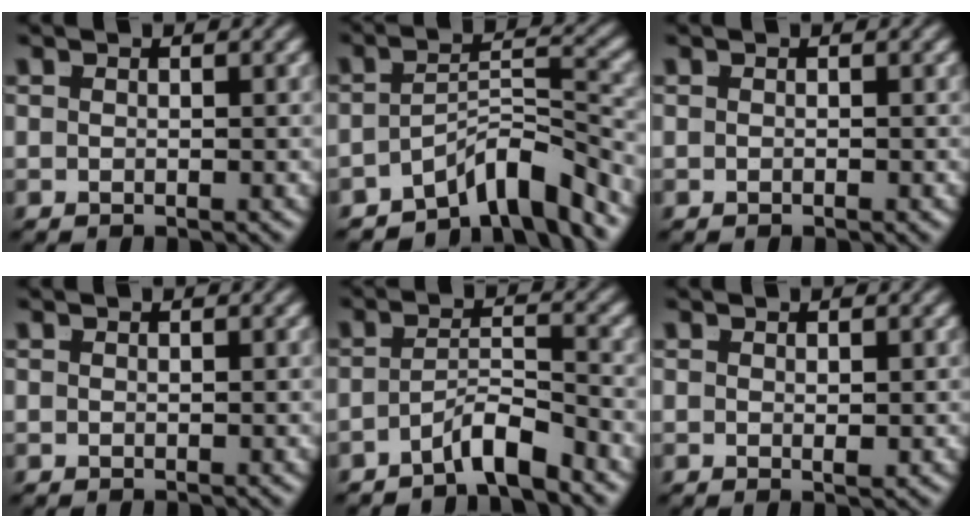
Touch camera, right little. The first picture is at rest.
{"total": 8.5, "force": [-6.0, 3.1, 5.1], "torque": [-0.068, -0.034, -0.080]}
{"total": 0.0}
{"total": 0.0}
{"total": 3.7, "force": [-3.1, 0.3, 2.0], "torque": [-0.022, -0.010, -0.050]}
{"total": 0.5, "force": [0.1, 0.0, 0.5], "torque": [-0.007, -0.005, 0.003]}